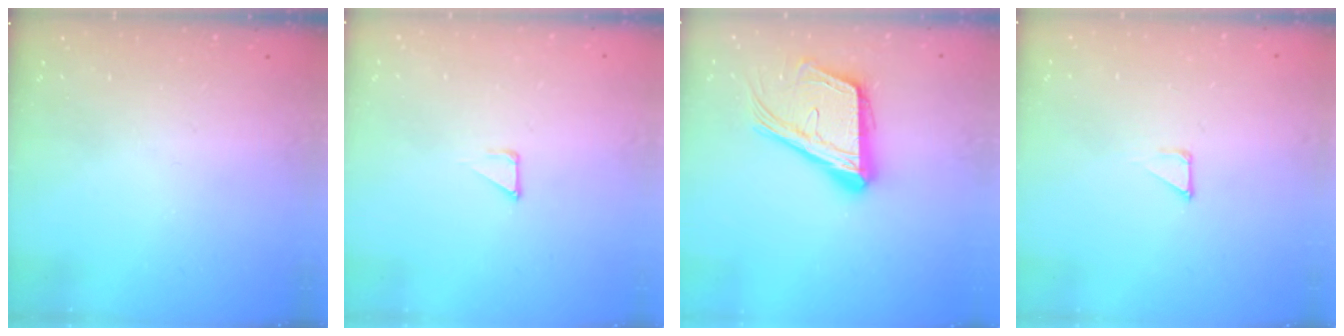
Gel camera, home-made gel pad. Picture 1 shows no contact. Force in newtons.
{"total": 2.9, "press": 2.9, "slide": 0.3}
{"total": 18.5, "press": 18.2, "slide": 3.5}
{"total": 1.3, "press": 1.3, "slide": 0.0}